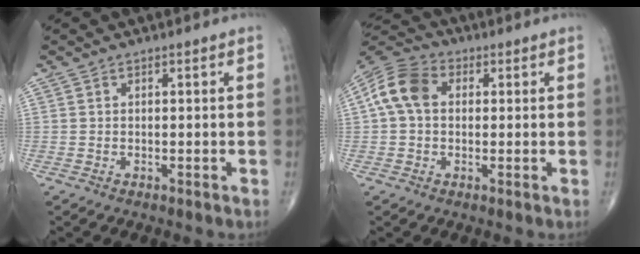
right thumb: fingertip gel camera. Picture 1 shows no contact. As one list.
[{"total": 9.2, "force": [1.3, 6.7, 6.2], "torque": [-0.121, 0.028, 0.014]}]